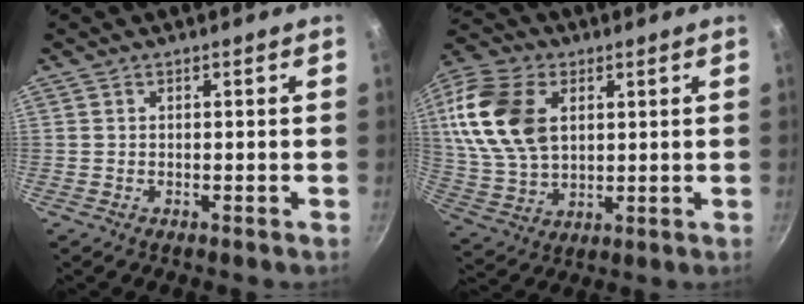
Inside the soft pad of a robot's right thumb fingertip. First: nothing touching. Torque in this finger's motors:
{"motor_torque": [0.75, 3.39, 1.77, 0.37, 0.39]}